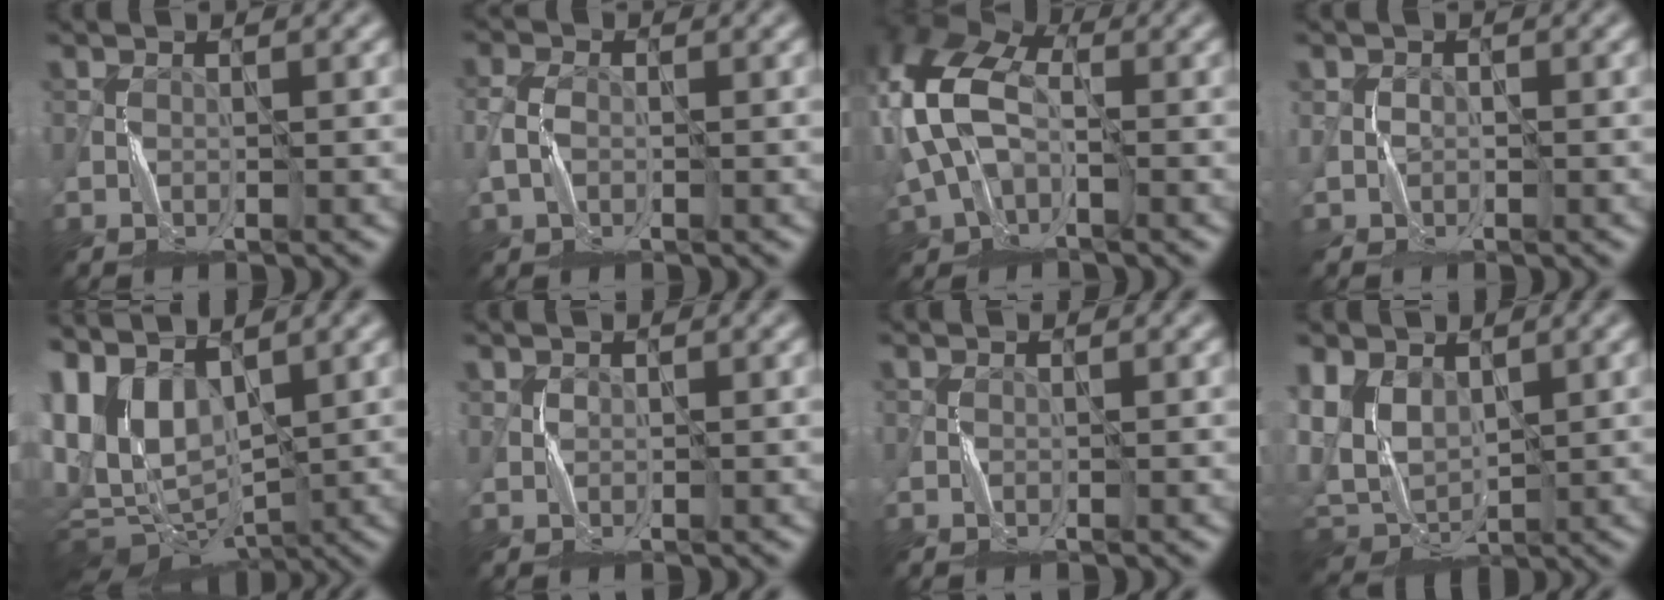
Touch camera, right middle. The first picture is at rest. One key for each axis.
{"total": 2.3, "fx": -0.3, "fy": 1.8, "fz": 1.5, "tx": -0.040, "ty": 0.004, "tz": -0.013}
{"total": 10.0, "fx": 1.0, "fy": 6.5, "fz": 7.6, "tx": -0.186, "ty": 0.015, "tz": 0.005}
{"total": 1.0, "fx": 0.3, "fy": 0.0, "fz": -0.9, "tx": 0.024, "ty": 0.001, "tz": 0.008}
{"total": 9.4, "fx": 3.5, "fy": 5.7, "fz": 6.6, "tx": -0.121, "ty": -0.022, "tz": 0.078}
{"total": 1.4, "fx": 0.5, "fy": -0.5, "fz": -1.2, "tx": 0.030, "ty": -0.002, "tz": 0.012}
{"total": 0.0}
{"total": 3.9, "fx": 1.9, "fy": 2.9, "fz": 2.0, "tx": -0.047, "ty": -0.003, "tz": 0.033}